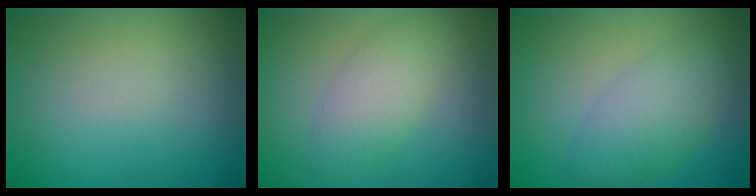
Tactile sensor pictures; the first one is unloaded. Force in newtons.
{"total": 3.1, "press": 3.1, "slide": 0.0}
{"total": 4.1, "press": 4.1, "slide": 0.1}